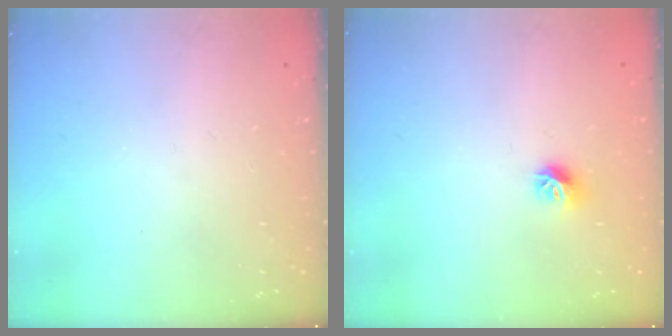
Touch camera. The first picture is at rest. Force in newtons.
{"total": 8.0, "press": 7.9, "slide": 0.6}